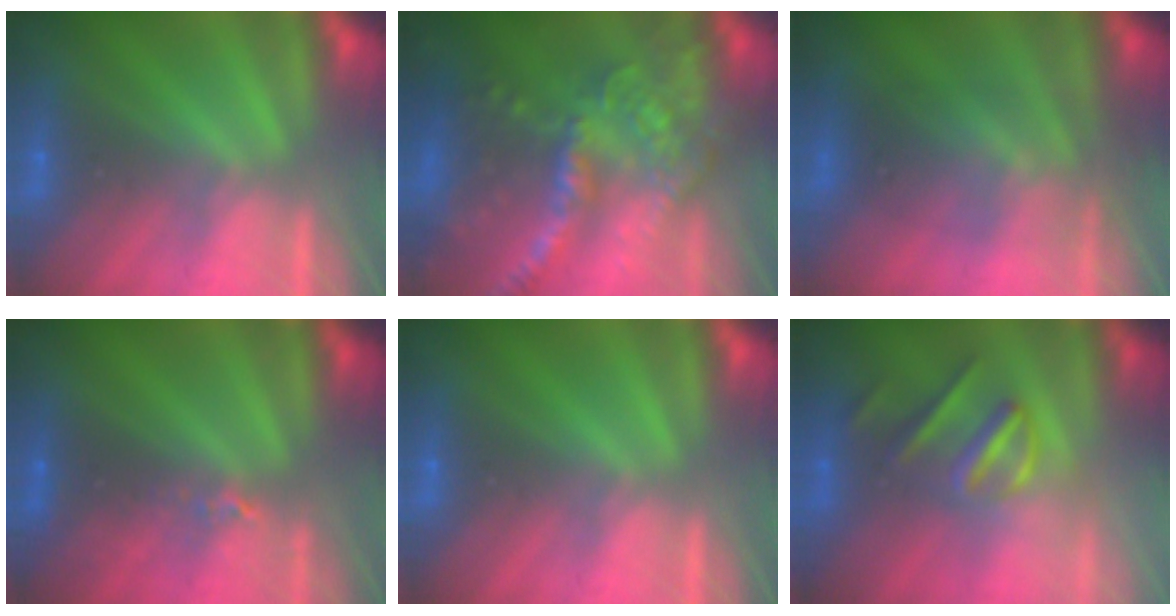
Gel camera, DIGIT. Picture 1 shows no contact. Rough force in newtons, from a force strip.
{"total": 6.3}
{"total": 1.6}
{"total": 2.4}
{"total": 0.0}
{"total": 3.0}